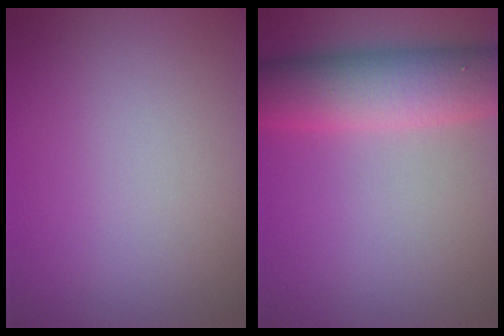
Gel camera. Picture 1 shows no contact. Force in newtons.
{"total": 8.3, "press": 8.3, "slide": 0.2}